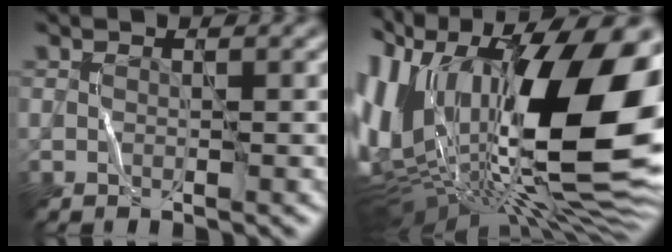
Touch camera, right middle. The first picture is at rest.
{"total": 21.1, "force": [1.9, 10.9, 18.0], "torque": [-0.337, -0.010, 0.032]}